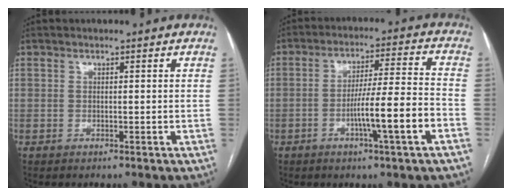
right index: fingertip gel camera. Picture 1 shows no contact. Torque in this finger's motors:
{"motor_torque": [1.41, -0.64, 0.72, 0.15]}